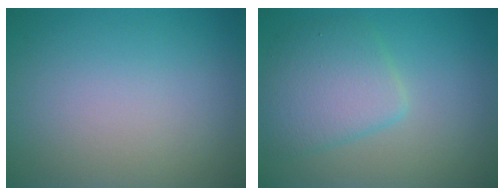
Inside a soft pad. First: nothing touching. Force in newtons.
{"total": 4.3, "press": 4.3, "slide": 0.2}